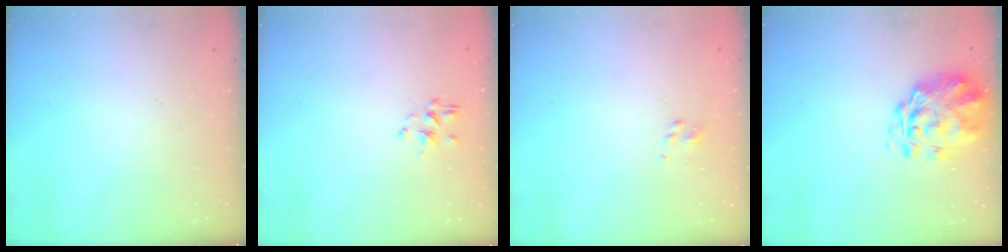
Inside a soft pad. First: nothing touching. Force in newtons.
{"total": 2.2, "press": 2.0, "slide": 0.9}
{"total": 2.3, "press": 2.1, "slide": 1.1}
{"total": 3.1, "press": 2.8, "slide": 1.5}